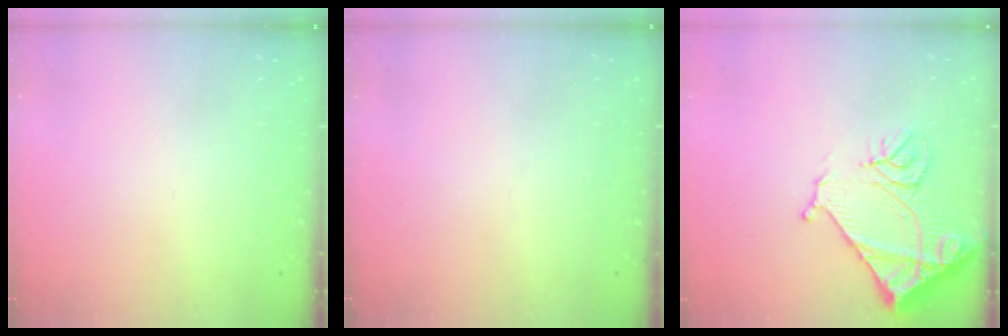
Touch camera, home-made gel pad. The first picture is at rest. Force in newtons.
{"total": 0.0}
{"total": 14.4, "press": 14.3, "slide": 1.7}